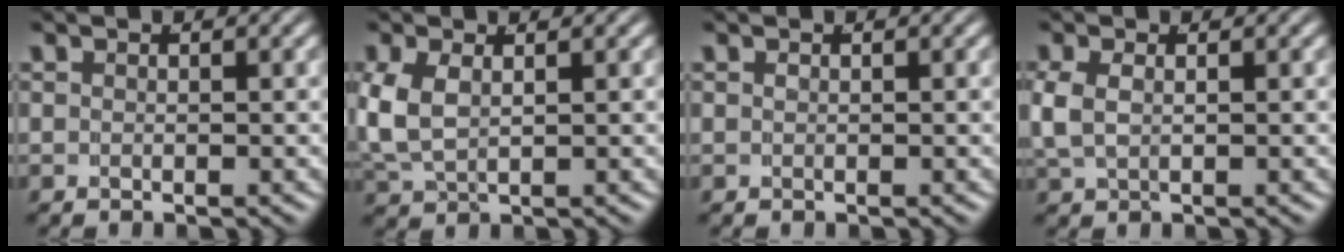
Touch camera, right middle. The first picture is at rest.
{"total": 4.0, "force": [0.5, 2.9, 2.7], "torque": [-0.080, -0.013, 0.024]}
{"total": 0.0}
{"total": 2.6, "force": [0.4, 1.6, 2.0], "torque": [-0.051, -0.003, 0.018]}